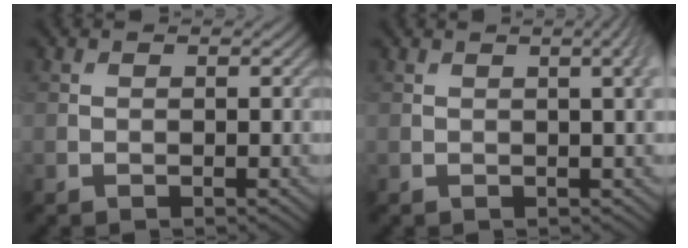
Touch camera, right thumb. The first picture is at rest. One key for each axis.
{"total": 3.1, "fx": 0.8, "fy": 0.7, "fz": 2.9, "tx": -0.033, "ty": 0.011, "tz": 0.004}